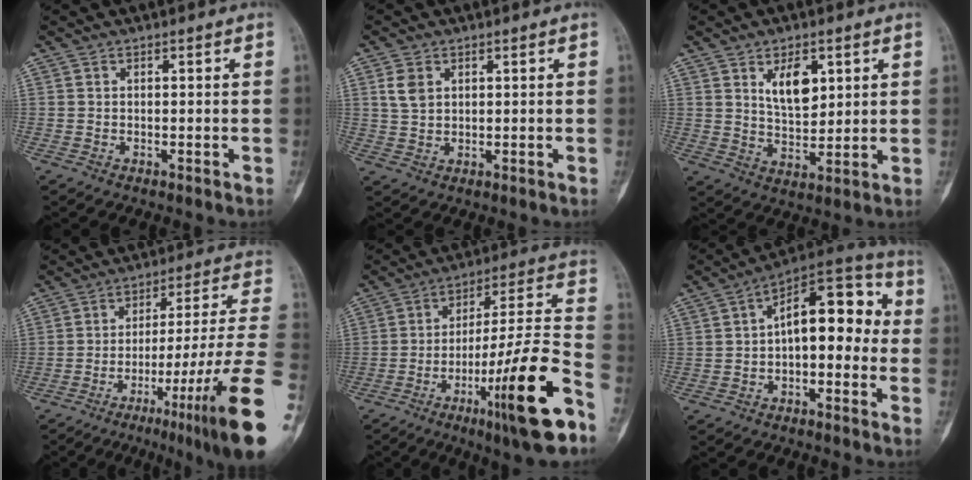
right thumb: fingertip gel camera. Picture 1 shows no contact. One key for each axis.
{"total": 3.9, "fx": 1.5, "fy": 2.7, "fz": 2.4, "tx": -0.037, "ty": -0.002, "tz": 0.033}
{"total": 8.0, "fx": 3.3, "fy": 4.3, "fz": 5.9, "tx": -0.079, "ty": -0.025, "tz": 0.064}
{"total": 23.3, "fx": -10.5, "fy": 1.6, "fz": 20.7, "tx": -0.254, "ty": 0.050, "tz": -0.153}
{"total": 21.9, "fx": -11.1, "fy": 2.0, "fz": 18.8, "tx": -0.293, "ty": 0.052, "tz": -0.172}
{"total": 14.2, "fx": -0.1, "fy": 7.5, "fz": 12.0, "tx": -0.137, "ty": 0.048, "tz": -0.019}